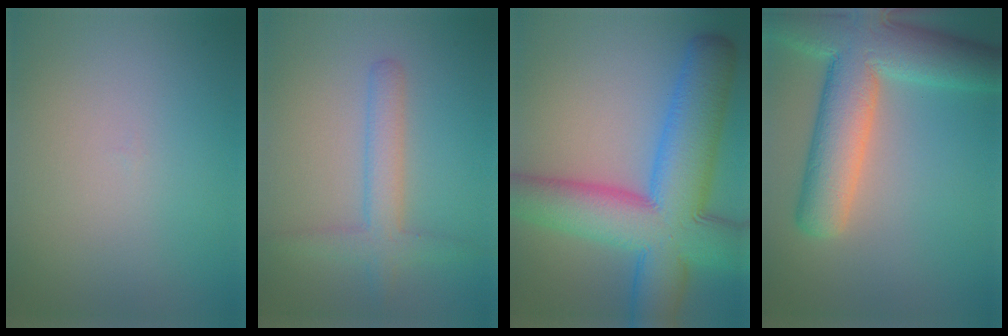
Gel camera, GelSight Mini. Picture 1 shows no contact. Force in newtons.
{"total": 3.1, "press": 3.1, "slide": 0.1}
{"total": 13.4, "press": 13.4, "slide": 0.5}
{"total": 10.1, "press": 10.1, "slide": 0.6}